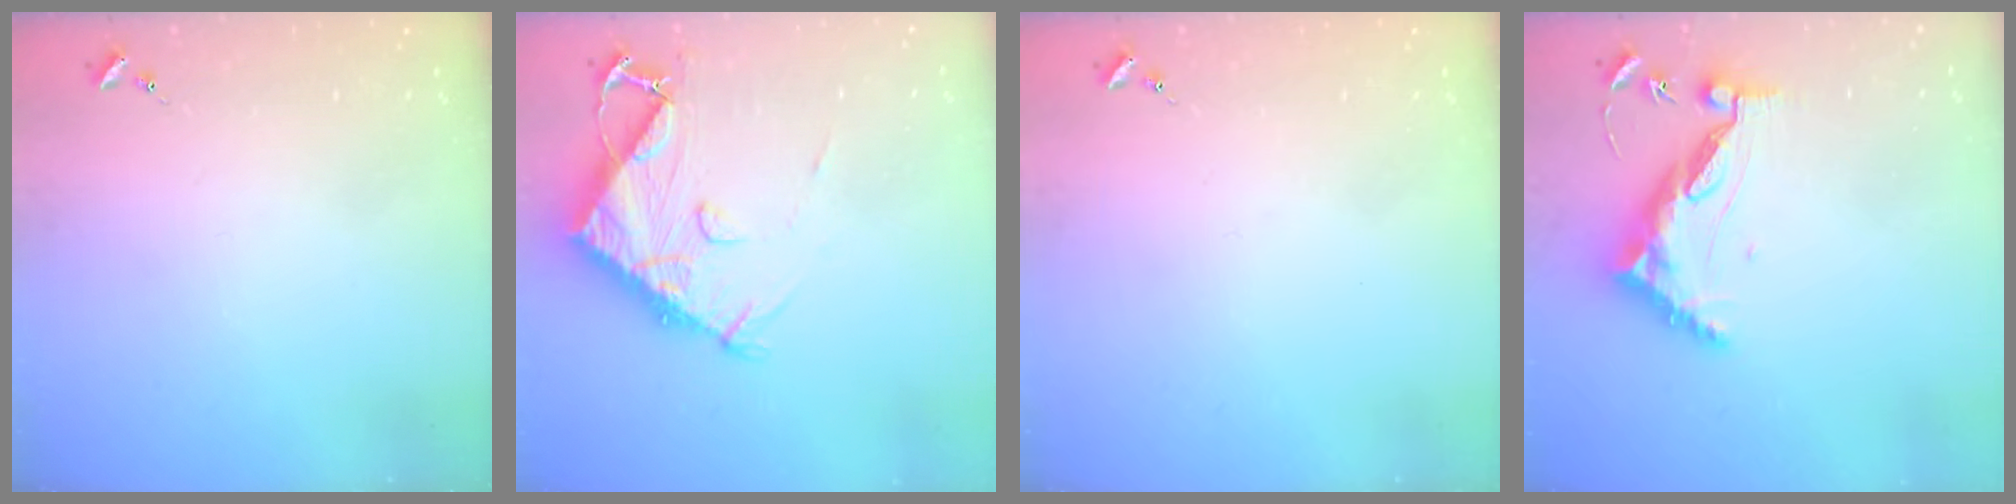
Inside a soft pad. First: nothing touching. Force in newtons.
{"total": 10.6, "press": 10.5, "slide": 1.0}
{"total": 0.0}
{"total": 10.3, "press": 10.2, "slide": 1.0}